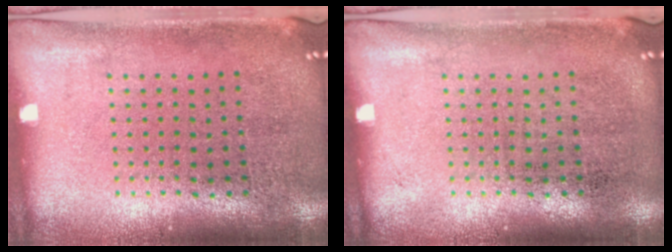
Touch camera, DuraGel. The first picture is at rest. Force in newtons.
{"total": 0.0}